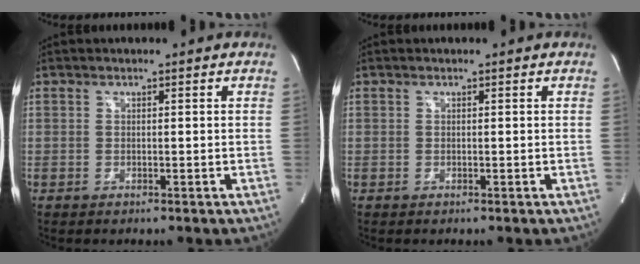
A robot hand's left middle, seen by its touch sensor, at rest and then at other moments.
{"total": 0.0}